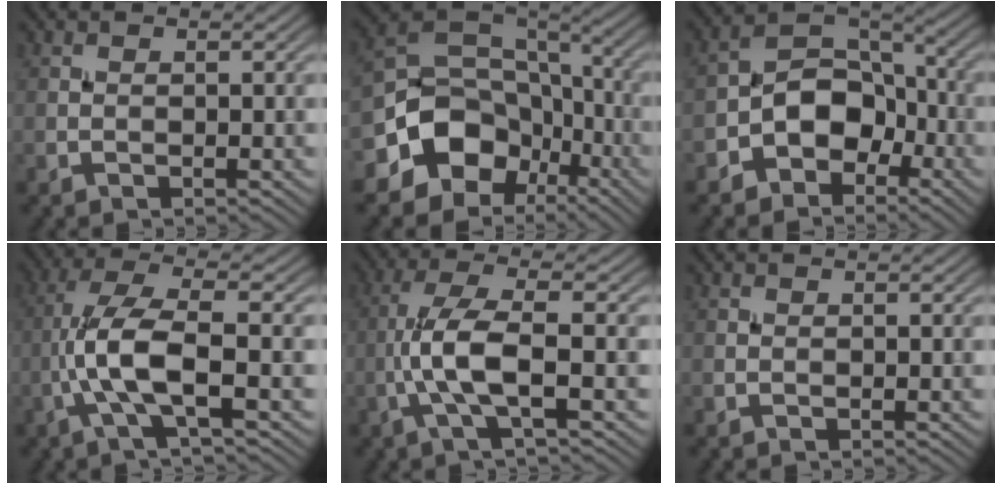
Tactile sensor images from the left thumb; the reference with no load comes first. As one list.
[{"total": 13.8, "force": [-5.6, 10.5, 7.2], "torque": [-0.153, -0.030, -0.105]}, {"total": 8.1, "force": [-3.7, 5.7, 4.5], "torque": [-0.071, 0.009, -0.084]}, {"total": 8.0, "force": [-2.0, 2.0, 7.5], "torque": [-0.154, 0.015, -0.050]}, {"total": 7.0, "force": [-1.5, 1.6, 6.6], "torque": [-0.138, 0.016, -0.040]}, {"total": 0.0}]